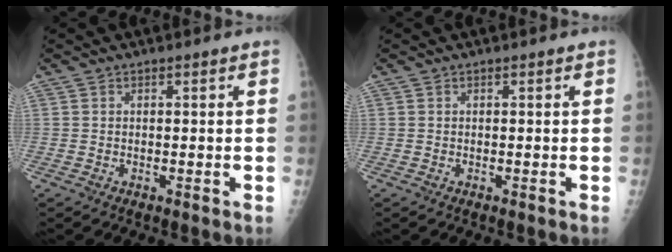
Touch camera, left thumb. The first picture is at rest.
{"total": 0.0}